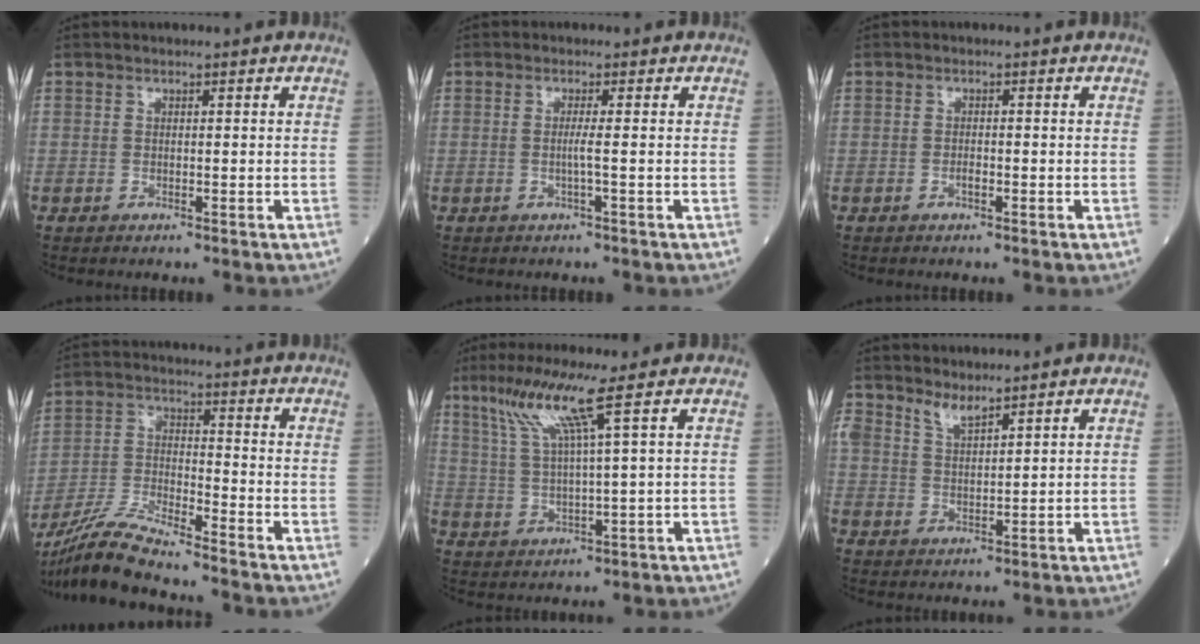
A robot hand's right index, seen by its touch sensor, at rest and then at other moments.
{"total": 1.6, "force": [-0.2, -0.5, 1.6], "torque": [-0.033, -0.002, -0.007]}
{"total": 1.0, "force": [-0.5, 0.4, 0.8], "torque": [-0.013, 0.001, -0.009]}
{"total": 10.7, "force": [-9.8, -0.8, 4.3], "torque": [-0.087, -0.016, -0.189]}
{"total": 8.1, "force": [4.6, -1.5, 6.5], "torque": [-0.135, 0.005, 0.094]}
{"total": 3.7, "force": [3.2, 1.0, 1.5], "torque": [-0.033, -0.001, 0.068]}